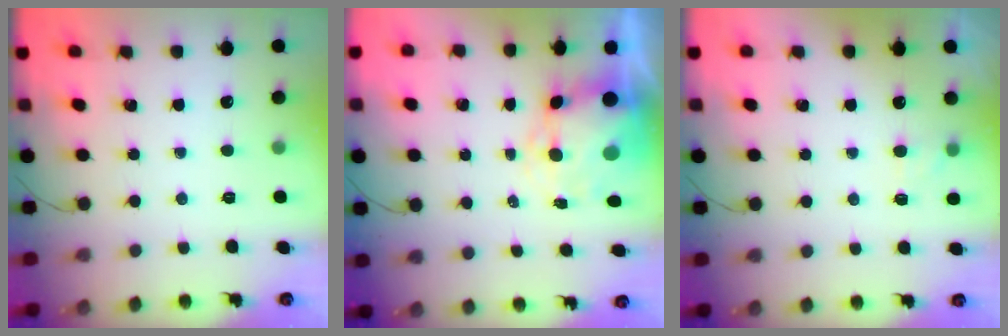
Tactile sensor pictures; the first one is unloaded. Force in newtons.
{"total": 7.2, "press": 6.9, "slide": 2.2}
{"total": 2.7, "press": 2.5, "slide": 1.1}